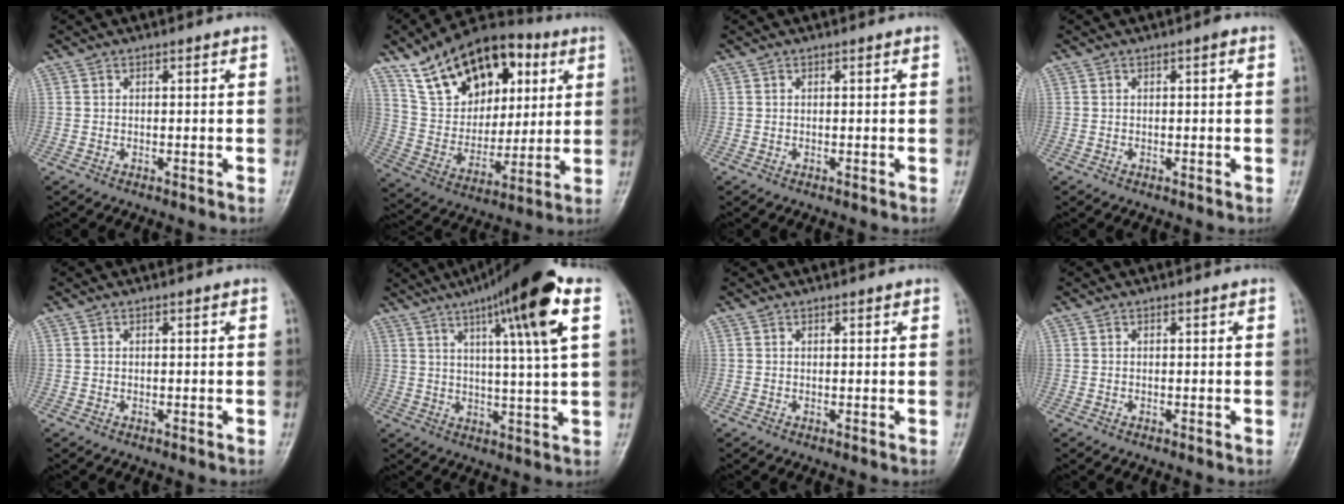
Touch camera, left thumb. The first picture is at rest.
{"total": 22.7, "force": [10.7, 13.9, 14.3], "torque": [-0.185, -0.020, 0.185]}
{"total": 0.0}
{"total": 0.7, "force": [0.2, 0.1, 0.6], "torque": [-0.012, 0.002, 0.000]}
{"total": 0.0}
{"total": 17.2, "force": [7.9, 1.7, 15.2], "torque": [-0.233, -0.011, 0.117]}
{"total": 0.7, "force": [0.6, 0.3, 0.3], "torque": [-0.003, -0.003, 0.007]}
{"total": 0.0}